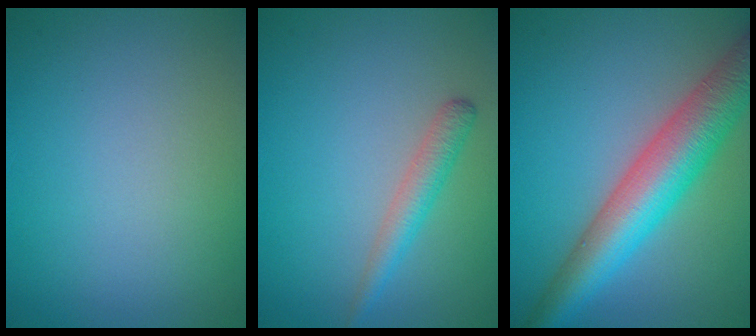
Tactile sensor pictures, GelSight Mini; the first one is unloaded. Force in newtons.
{"total": 2.3, "press": 2.3, "slide": 0.0}
{"total": 8.1, "press": 8.1, "slide": 0.1}